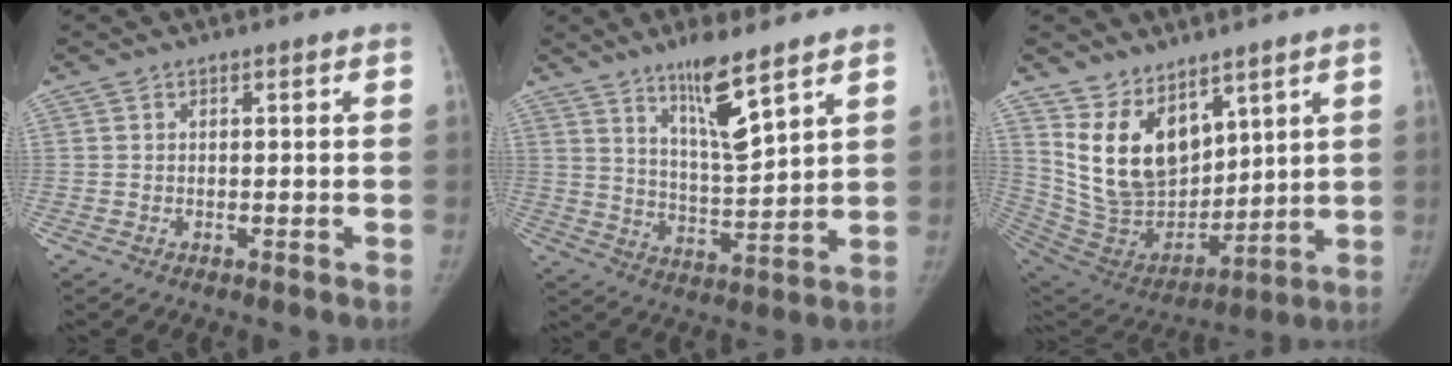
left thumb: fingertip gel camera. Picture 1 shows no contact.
{"total": 10.4, "force": [6.9, 1.7, 7.6], "torque": [-0.128, -0.054, 0.129]}
{"total": 15.8, "force": [8.8, 9.6, 9.0], "torque": [-0.120, -0.061, 0.200]}